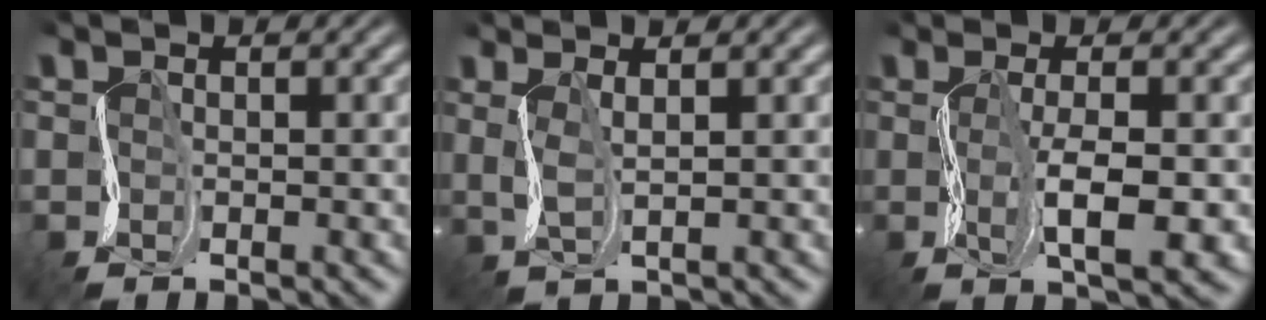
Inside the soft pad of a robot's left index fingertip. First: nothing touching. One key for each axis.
{"total": 1.8, "fx": 1.5, "fy": 0.3, "fz": 1.0, "tx": -0.023, "ty": 0.007, "tz": 0.029}
{"total": 4.5, "fx": -0.1, "fy": 1.1, "fz": 4.4, "tx": -0.082, "ty": -0.001, "tz": 0.002}